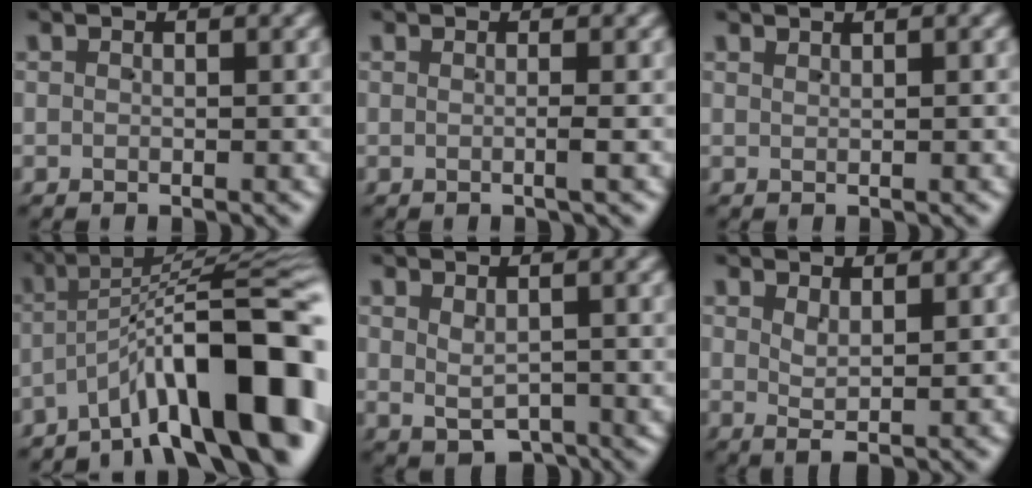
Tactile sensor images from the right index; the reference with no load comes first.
{"total": 0.8, "force": [-0.1, -0.3, 0.8], "torque": [-0.013, -0.001, -0.002]}
{"total": 0.8, "force": [0.7, -0.4, 0.2], "torque": [0.003, 0.000, 0.016]}
{"total": 12.9, "force": [-4.4, 4.9, 11.1], "torque": [-0.152, -0.007, -0.061]}
{"total": 2.7, "force": [-0.5, 1.5, 2.1], "torque": [-0.023, -0.017, 0.006]}
{"total": 1.9, "force": [1.0, 0.1, 1.7], "torque": [-0.030, -0.009, 0.026]}